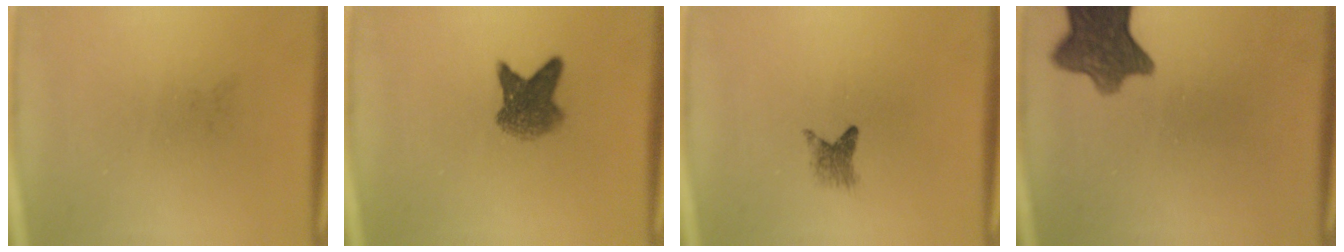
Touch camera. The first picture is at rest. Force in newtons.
{"total": 5.2}
{"total": 2.0}
{"total": 9.5}